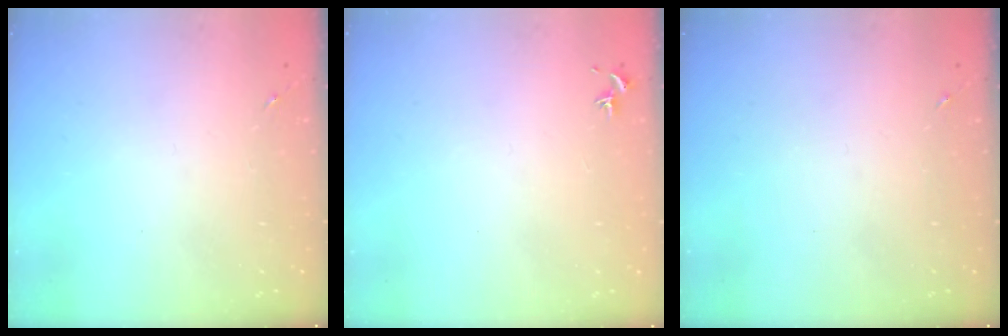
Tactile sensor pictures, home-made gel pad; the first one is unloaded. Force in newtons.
{"total": 0.0}
{"total": 0.0}